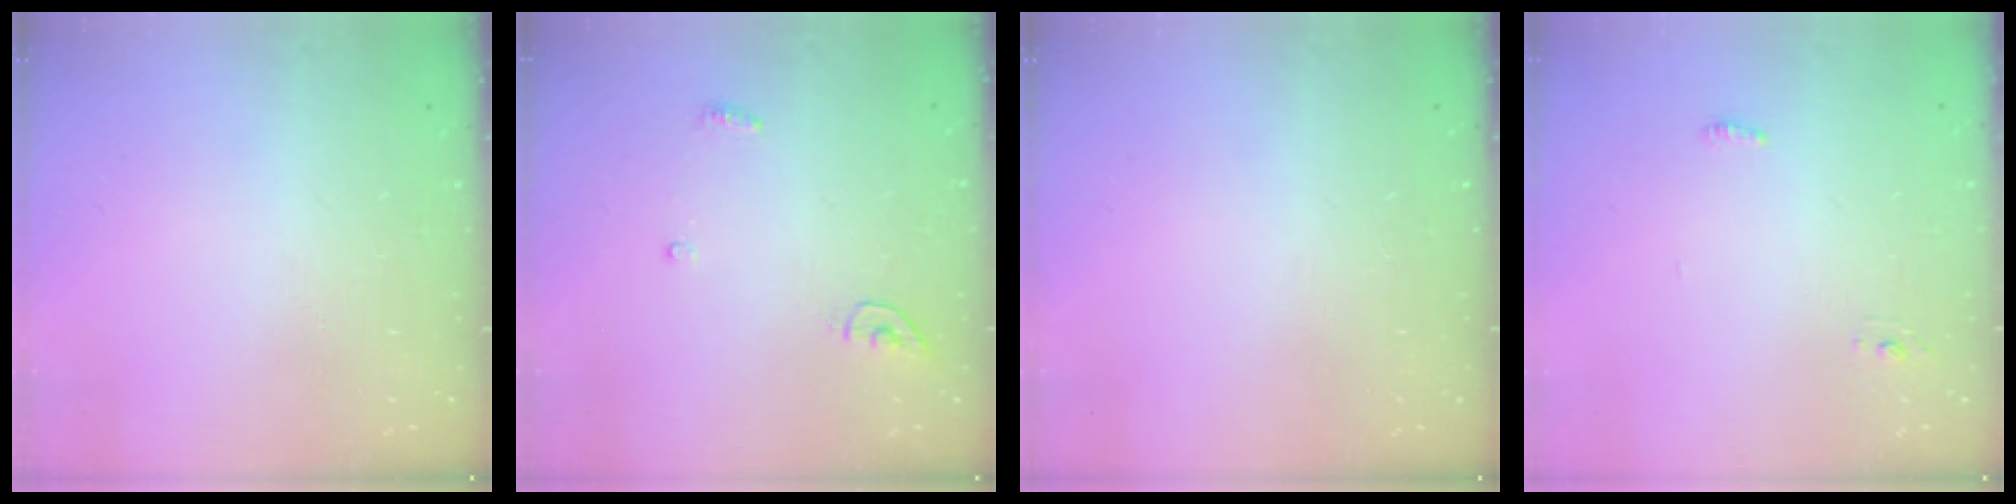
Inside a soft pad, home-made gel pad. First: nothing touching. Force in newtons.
{"total": 3.8, "press": 3.7, "slide": 0.3}
{"total": 0.0}
{"total": 7.6, "press": 3.8, "slide": 6.6}